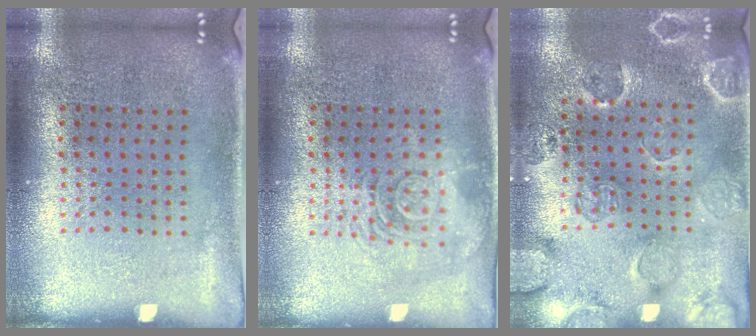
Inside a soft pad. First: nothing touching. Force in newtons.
{"total": 2.5, "press": 2.5, "slide": 0.5}
{"total": 2.5, "press": 2.1, "slide": 1.4}